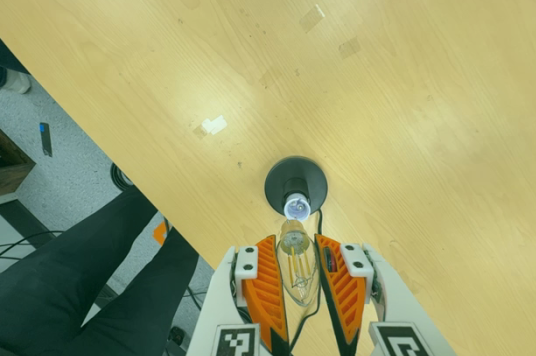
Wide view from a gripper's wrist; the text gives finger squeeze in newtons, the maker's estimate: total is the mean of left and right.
{"total": 9.9, "left": 9.6, "right": 10.2}